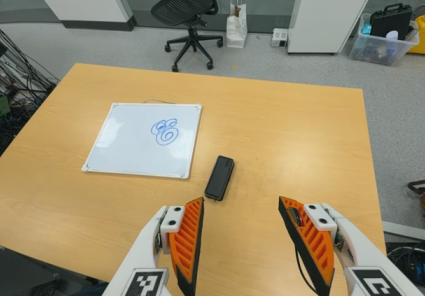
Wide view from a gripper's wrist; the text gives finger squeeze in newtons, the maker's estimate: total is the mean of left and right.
{"total": 0.0}